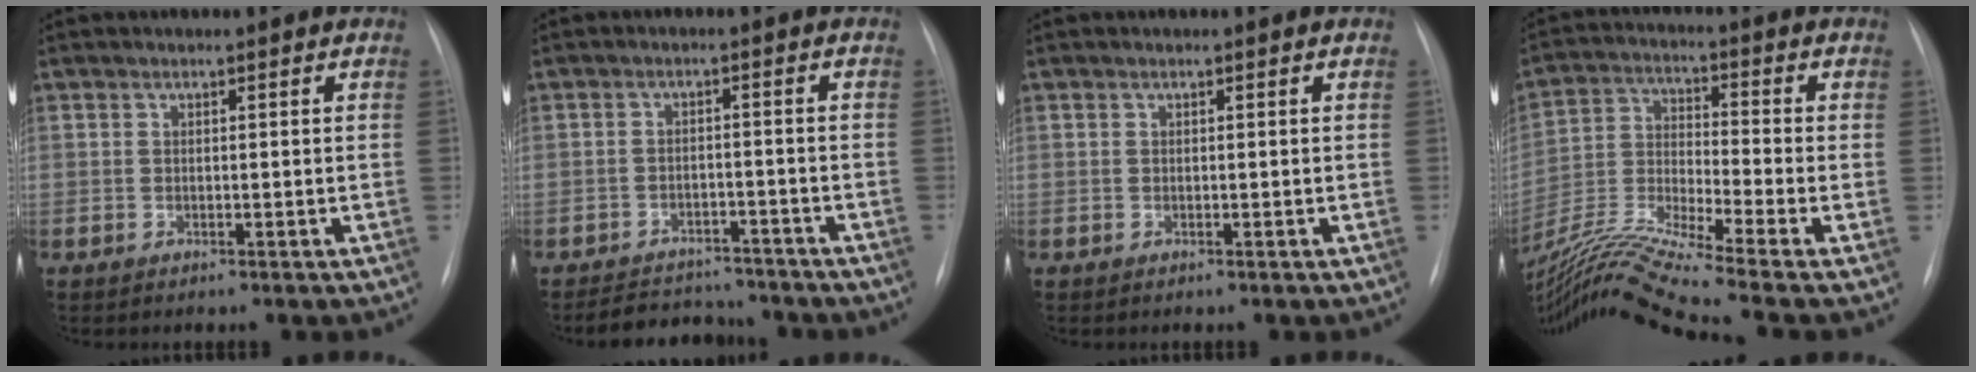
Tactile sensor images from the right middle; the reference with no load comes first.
{"total": 8.4, "force": [-7.7, 2.8, 1.4], "torque": [-0.015, 0.008, -0.104]}
{"total": 0.0}
{"total": 16.0, "force": [-13.3, -2.4, 8.5], "torque": [-0.179, -0.017, -0.245]}